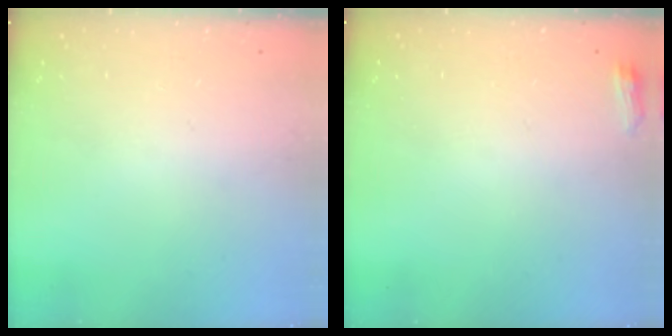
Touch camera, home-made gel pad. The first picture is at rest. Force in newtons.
{"total": 3.6, "press": 3.5, "slide": 0.8}